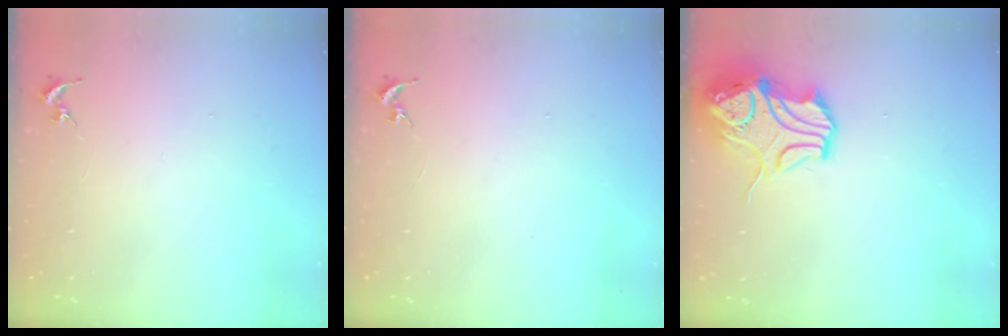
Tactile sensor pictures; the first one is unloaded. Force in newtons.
{"total": 0.0}
{"total": 13.6, "press": 13.4, "slide": 2.1}